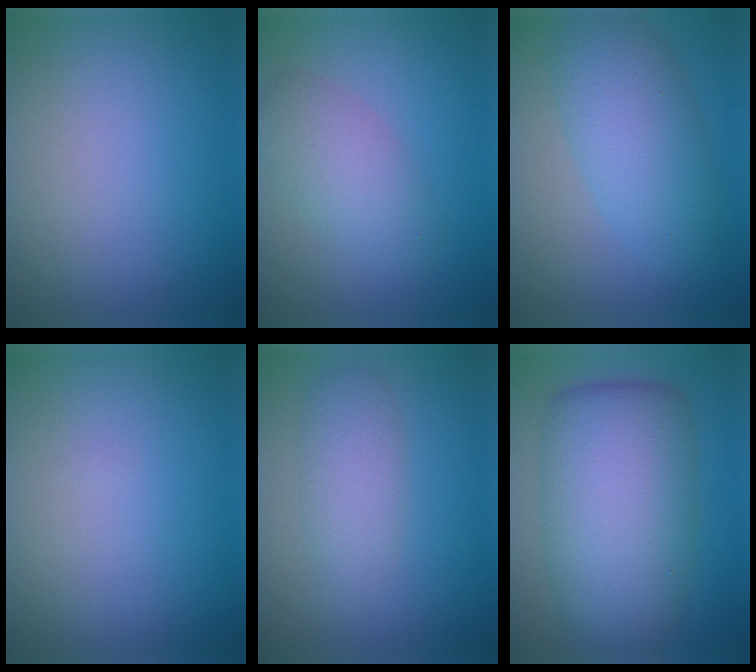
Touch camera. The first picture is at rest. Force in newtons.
{"total": 3.6, "press": 3.6, "slide": 0.1}
{"total": 5.6, "press": 5.6, "slide": 0.2}
{"total": 0.0}
{"total": 2.9, "press": 2.9, "slide": 0.0}
{"total": 11.4, "press": 11.4, "slide": 0.1}